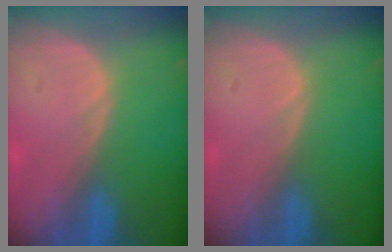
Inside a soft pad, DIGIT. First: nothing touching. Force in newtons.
{"total": 0.0}